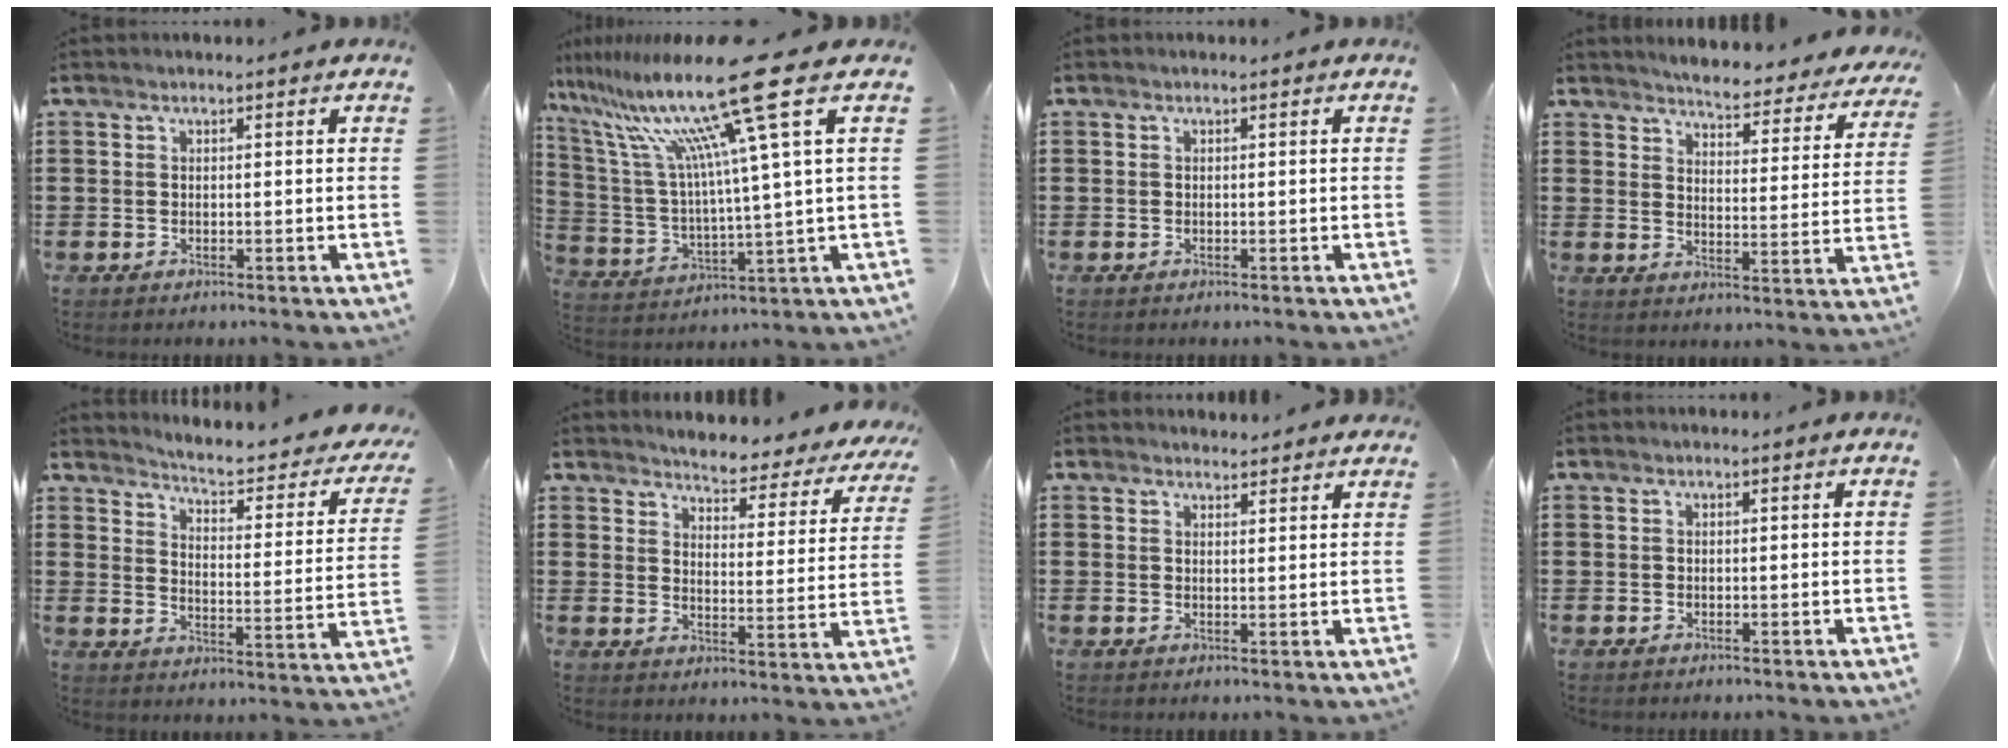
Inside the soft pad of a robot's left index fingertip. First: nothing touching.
{"total": 19.0, "force": [10.9, -0.1, 15.6], "torque": [-0.331, -0.058, 0.158]}
{"total": 0.0}
{"total": 4.3, "force": [4.2, -0.3, 0.7], "torque": [-0.031, -0.042, 0.066]}
{"total": 3.5, "force": [3.1, -0.2, 1.5], "torque": [-0.042, -0.033, 0.040]}
{"total": 3.9, "force": [3.9, -0.1, 0.6], "torque": [-0.030, -0.042, 0.058]}
{"total": 2.0, "force": [2.0, 0.3, 0.1], "torque": [-0.005, 0.001, 0.039]}
{"total": 0.0}